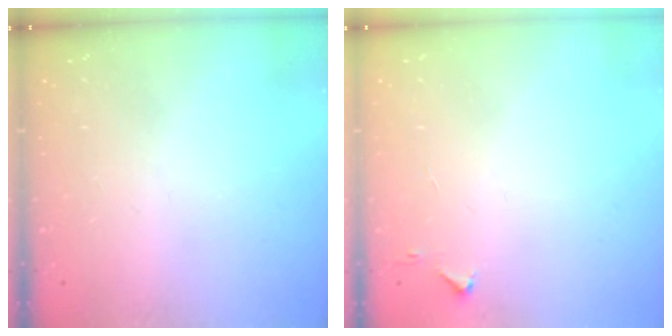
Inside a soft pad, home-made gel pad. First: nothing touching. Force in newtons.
{"total": 2.8, "press": 2.8, "slide": 0.4}